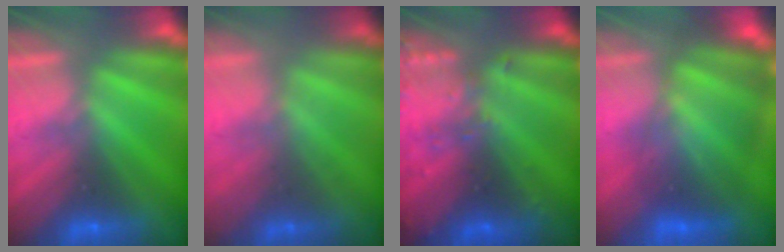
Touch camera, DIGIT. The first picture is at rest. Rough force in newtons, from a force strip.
{"total": 1.5}
{"total": 3.0}
{"total": 7.3}